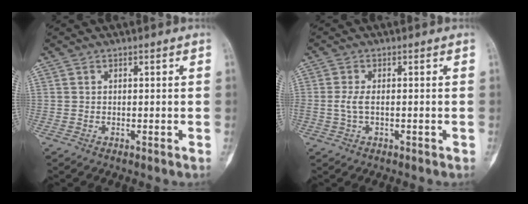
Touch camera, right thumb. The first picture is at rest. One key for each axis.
{"total": 2.8, "fx": -0.4, "fy": 1.5, "fz": 2.3, "tx": -0.054, "ty": 0.002, "tz": -0.012}